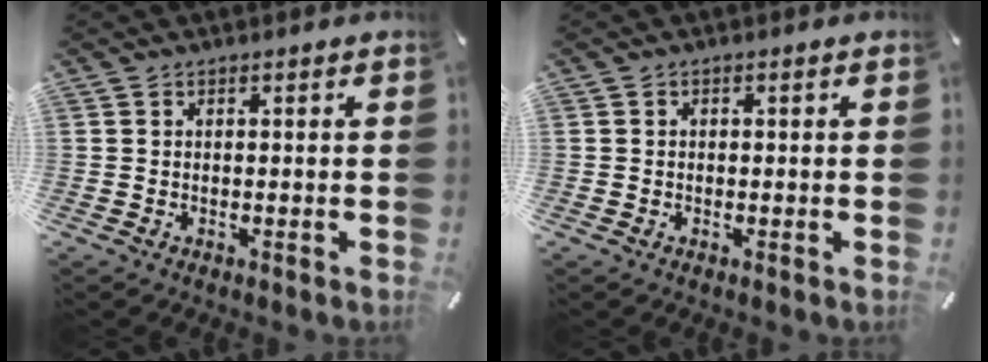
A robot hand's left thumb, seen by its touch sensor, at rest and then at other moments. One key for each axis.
{"total": 0.6, "fx": -0.3, "fy": 0.5, "fz": 0.1, "tx": 0.000, "ty": 0.003, "tz": -0.007}